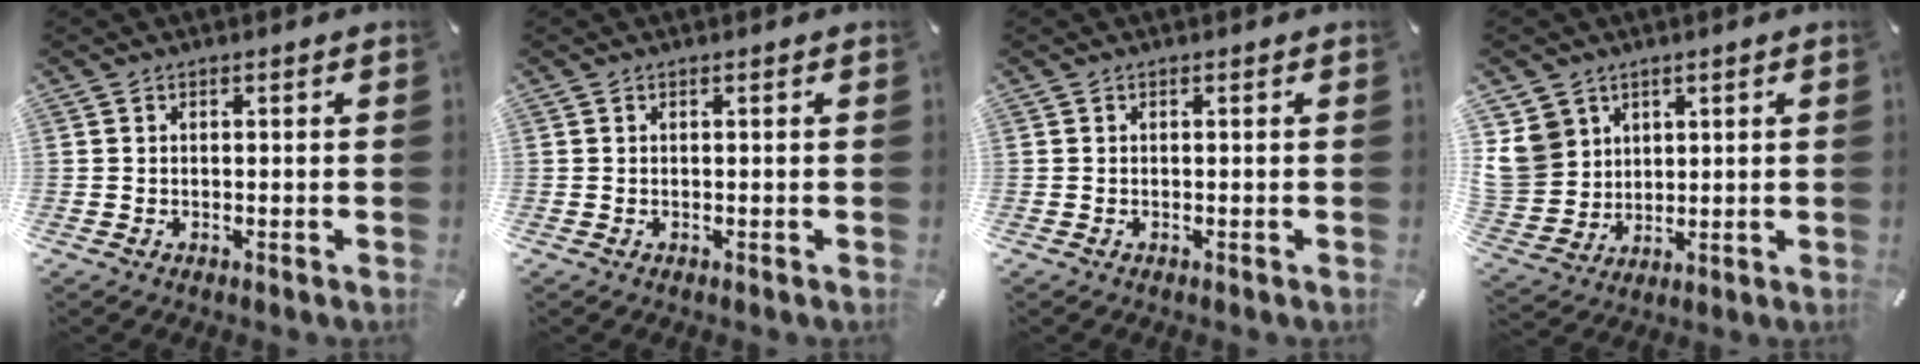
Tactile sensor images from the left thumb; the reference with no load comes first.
{"total": 0.0}
{"total": 0.0}
{"total": 9.6, "force": [3.9, 8.6, 1.3], "torque": [-0.046, -0.021, 0.081]}